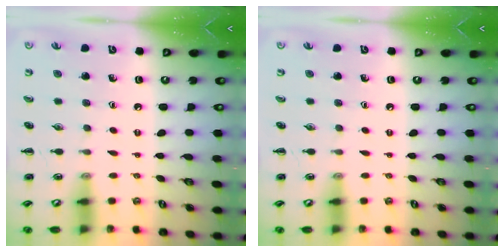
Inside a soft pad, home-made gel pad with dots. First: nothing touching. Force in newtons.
{"total": 0.0}